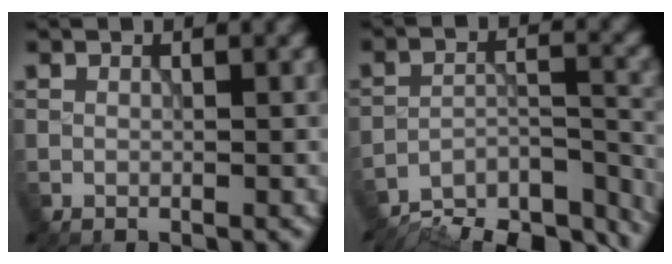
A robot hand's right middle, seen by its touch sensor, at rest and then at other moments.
{"total": 11.7, "force": [-10.8, 2.9, 3.5], "torque": [-0.046, 0.003, -0.146]}